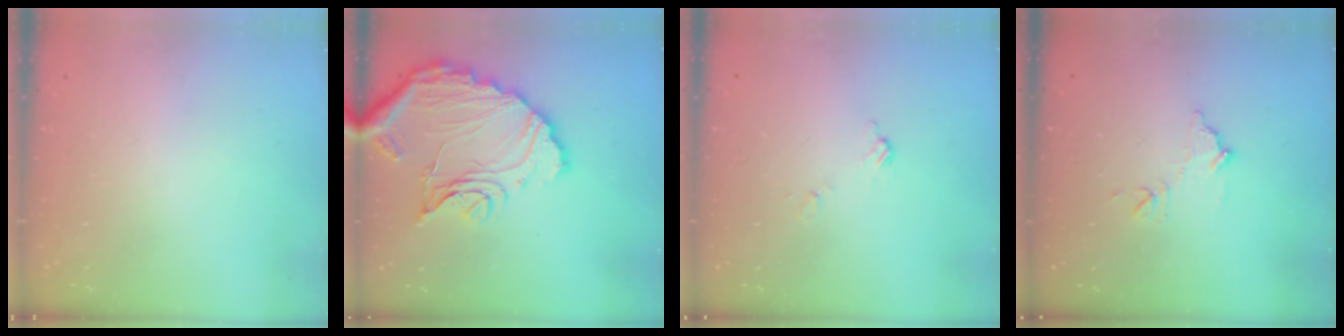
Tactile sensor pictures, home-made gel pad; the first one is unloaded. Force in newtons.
{"total": 16.8, "press": 16.7, "slide": 1.6}
{"total": 5.2, "press": 5.1, "slide": 0.4}
{"total": 8.8, "press": 8.7, "slide": 0.4}